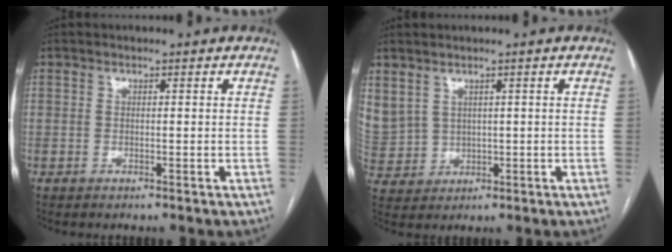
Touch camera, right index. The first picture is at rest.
{"total": 11.9, "force": [3.3, 10.3, 4.9], "torque": [-0.180, 0.031, 0.092]}